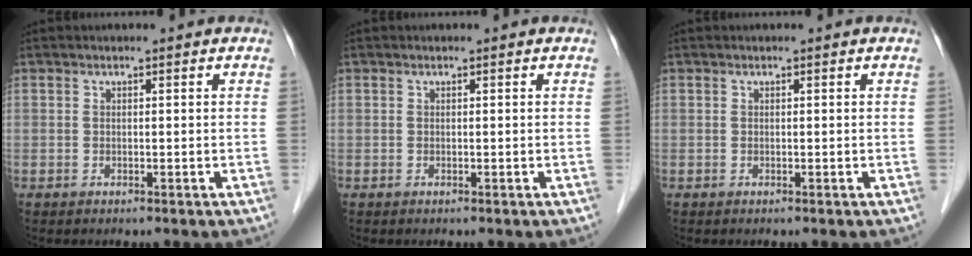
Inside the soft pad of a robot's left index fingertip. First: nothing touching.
{"total": 0.0}
{"total": 0.0}